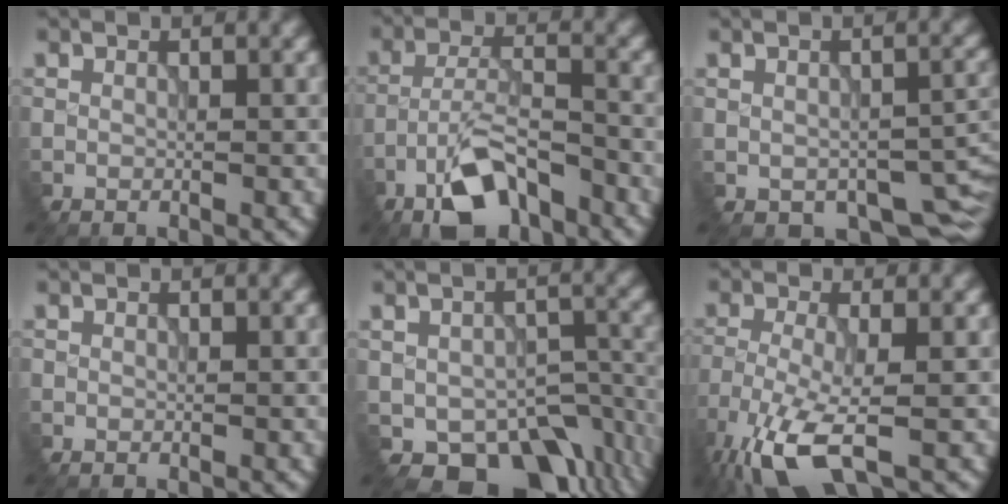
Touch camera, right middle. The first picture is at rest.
{"total": 6.5, "force": [-4.8, 2.0, 3.9], "torque": [-0.062, 0.006, -0.095]}
{"total": 7.0, "force": [-2.8, 4.3, 4.7], "torque": [-0.064, -0.035, -0.024]}
{"total": 0.0}
{"total": 9.1, "force": [-4.7, 5.8, 5.1], "torque": [-0.069, -0.040, -0.053]}
{"total": 7.6, "force": [-5.0, 2.0, 5.4], "torque": [-0.129, -0.023, -0.100]}